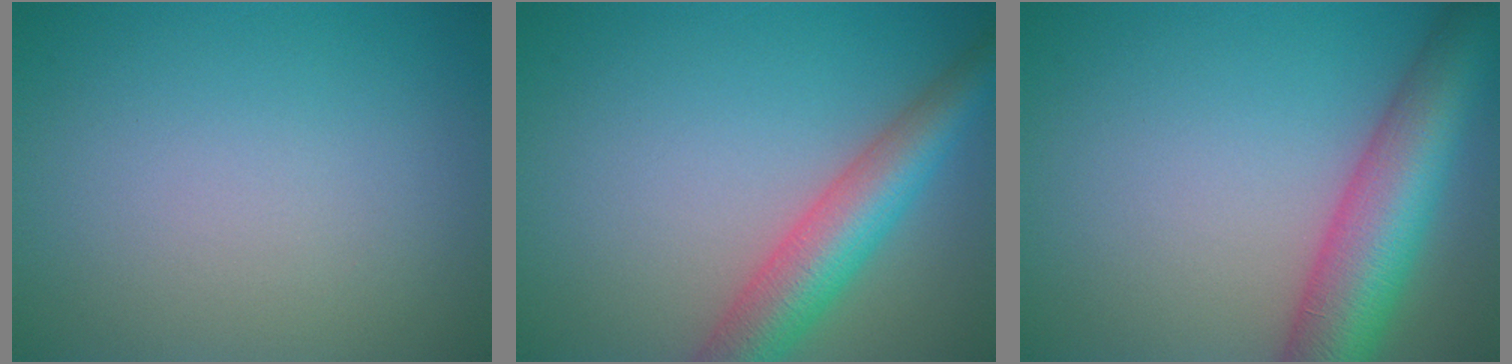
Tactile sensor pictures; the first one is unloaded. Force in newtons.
{"total": 6.2, "press": 6.2, "slide": 0.2}
{"total": 8.8, "press": 8.8, "slide": 0.3}